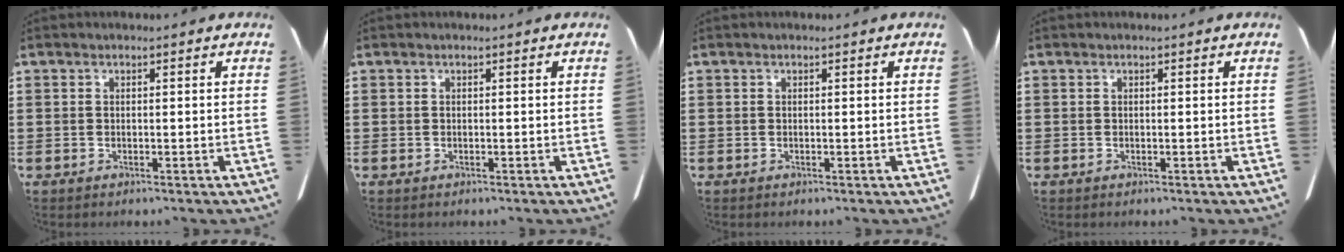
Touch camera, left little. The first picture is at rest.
{"total": 0.0}
{"total": 0.0}
{"total": 0.0}